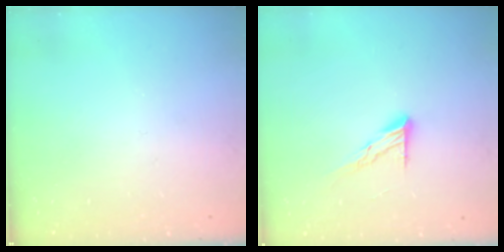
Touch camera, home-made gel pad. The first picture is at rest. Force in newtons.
{"total": 8.7, "press": 8.7, "slide": 0.7}